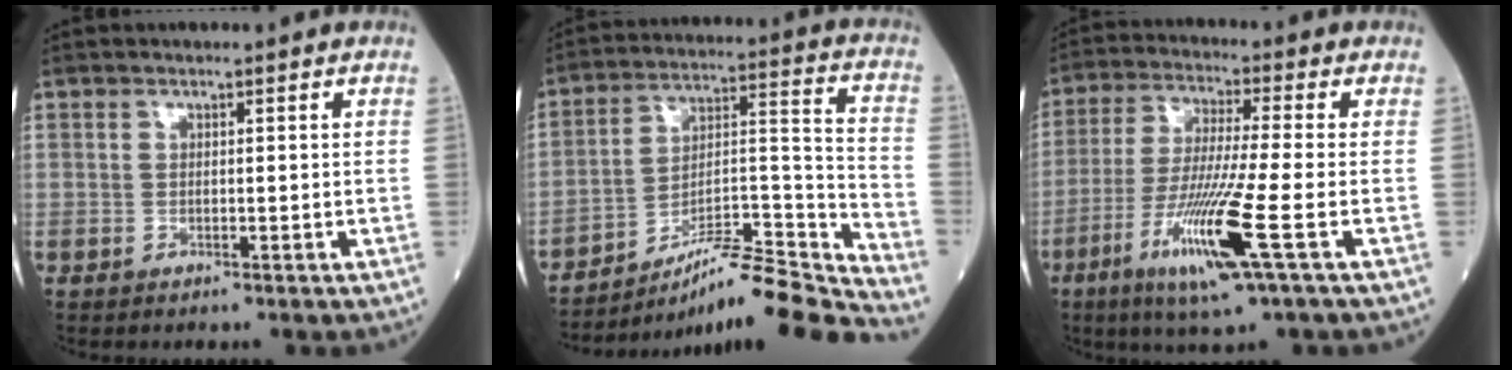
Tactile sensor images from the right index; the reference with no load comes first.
{"total": 19.0, "force": [-17.2, -0.8, 8.1], "torque": [-0.108, 0.028, -0.275]}
{"total": 12.8, "force": [-5.0, -0.6, 11.8], "torque": [-0.241, -0.028, -0.095]}